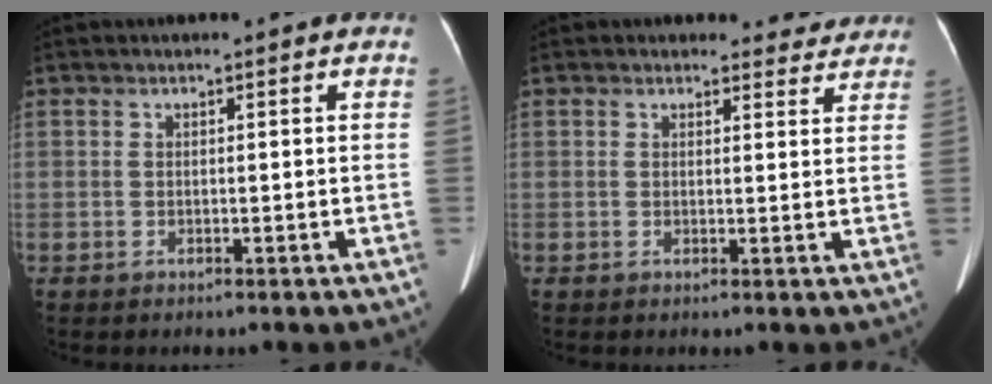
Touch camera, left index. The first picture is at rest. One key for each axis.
{"total": 4.2, "fx": 3.8, "fy": 1.8, "fz": -0.3, "tx": 0.016, "ty": -0.007, "tz": 0.025}